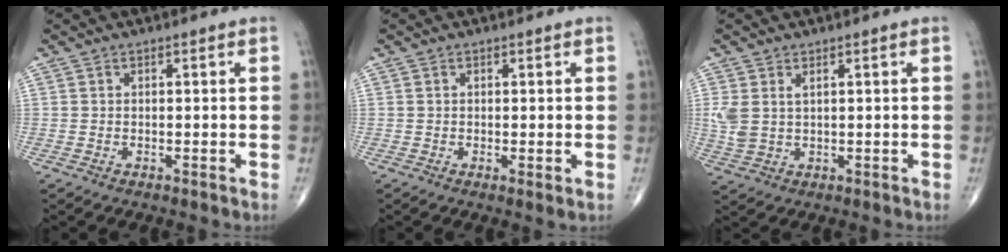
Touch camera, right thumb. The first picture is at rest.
{"total": 1.3, "force": [-0.2, 0.2, 1.2], "torque": [-0.028, -0.007, -0.006]}
{"total": 4.5, "force": [1.2, 2.6, 3.4], "torque": [-0.088, 0.003, 0.032]}